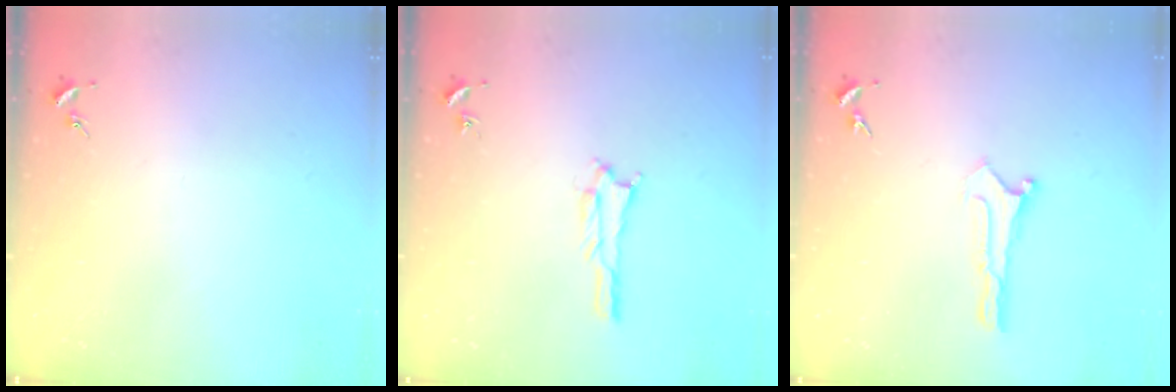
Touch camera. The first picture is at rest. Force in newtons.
{"total": 1.7, "press": 1.7, "slide": 0.2}
{"total": 0.0}